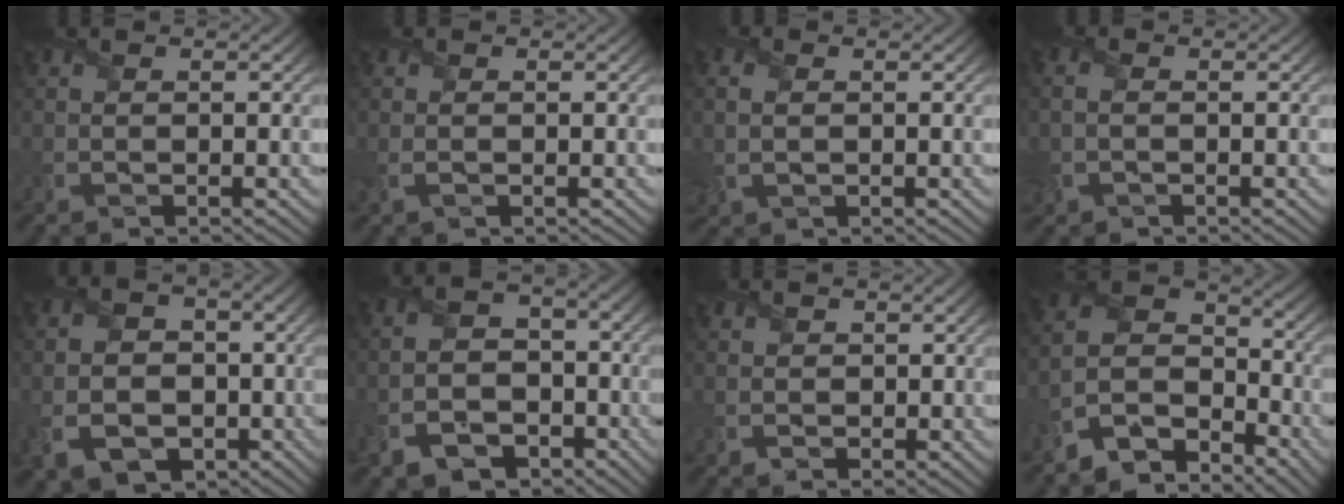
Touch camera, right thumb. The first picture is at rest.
{"total": 1.5, "force": [-0.2, 0.9, 1.1], "torque": [-0.029, -0.002, -0.002]}
{"total": 3.3, "force": [0.3, 2.4, 2.2], "torque": [-0.068, 0.008, 0.012]}
{"total": 2.8, "force": [-0.4, 2.1, 1.9], "torque": [-0.054, 0.005, -0.003]}
{"total": 9.6, "force": [-3.3, 7.5, 5.0], "torque": [-0.110, -0.035, -0.071]}
{"total": 7.9, "force": [-4.5, 5.2, 3.9], "torque": [-0.083, -0.020, -0.088]}
{"total": 1.0, "force": [0.1, 1.0, 0.1], "torque": [-0.006, -0.003, -0.001]}
{"total": 8.9, "force": [-6.7, 4.3, 3.9], "torque": [-0.072, -0.005, -0.143]}